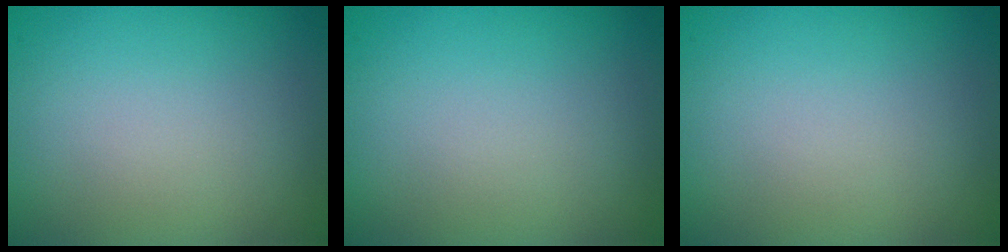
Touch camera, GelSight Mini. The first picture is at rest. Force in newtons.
{"total": 0.0}
{"total": 0.0}